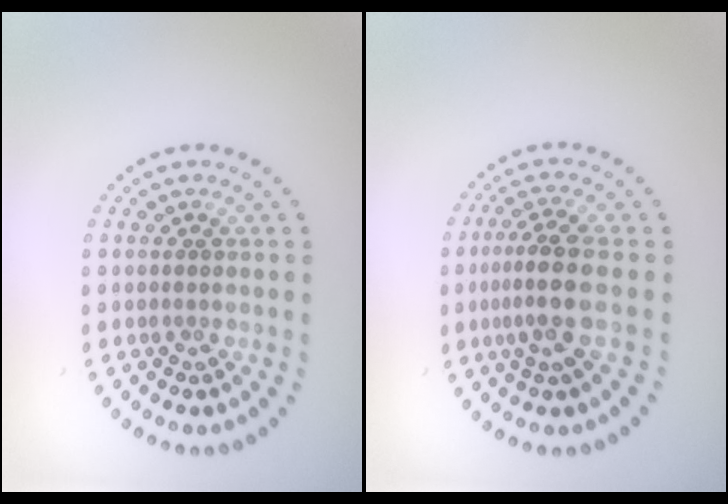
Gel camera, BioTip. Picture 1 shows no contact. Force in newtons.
{"total": 3.7, "press": 3.3, "slide": 1.7}